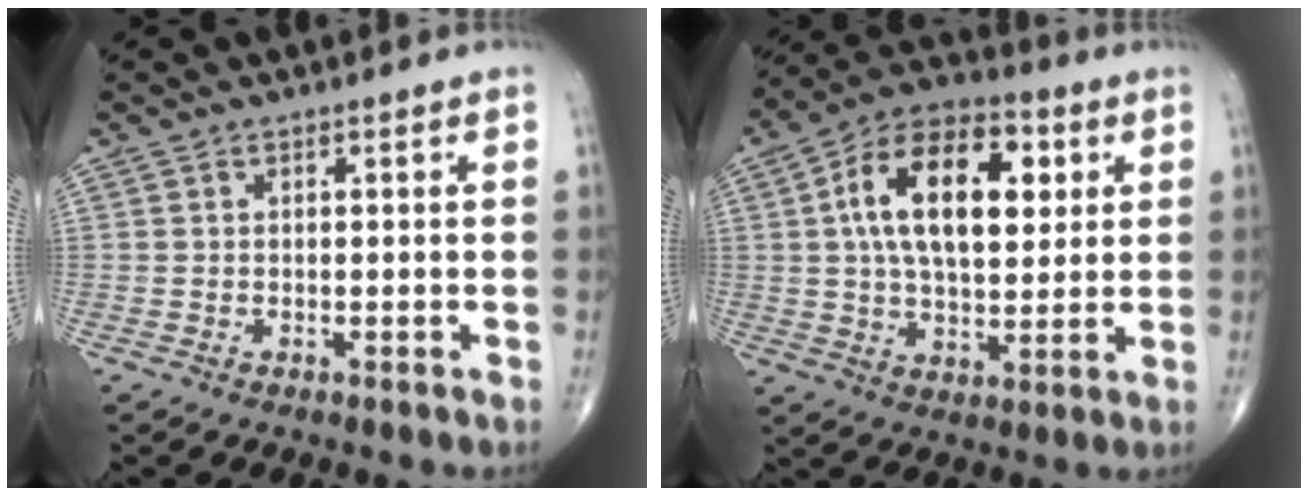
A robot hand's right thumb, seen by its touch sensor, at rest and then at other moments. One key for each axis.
{"total": 18.8, "fx": 4.4, "fy": 10.2, "fz": 15.2, "tx": -0.227, "ty": 0.009, "tz": 0.065}